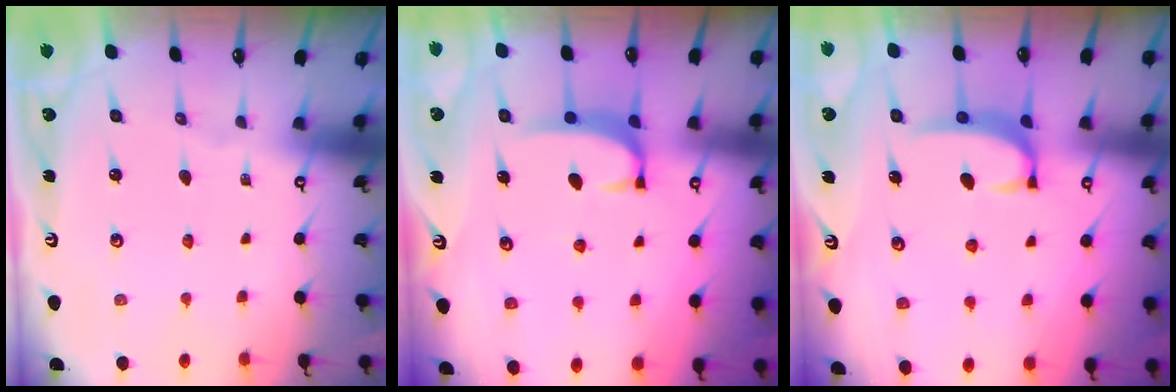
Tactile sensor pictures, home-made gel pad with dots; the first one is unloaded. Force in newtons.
{"total": 1.8, "press": 1.7, "slide": 0.5}
{"total": 2.7, "press": 2.6, "slide": 0.5}